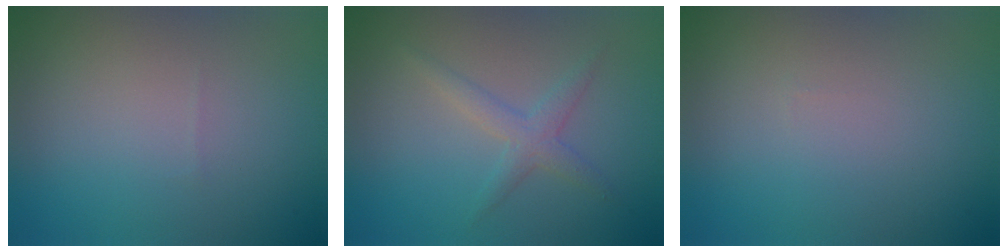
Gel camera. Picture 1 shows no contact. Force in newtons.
{"total": 2.1, "press": 2.1, "slide": 0.1}
{"total": 0.0}